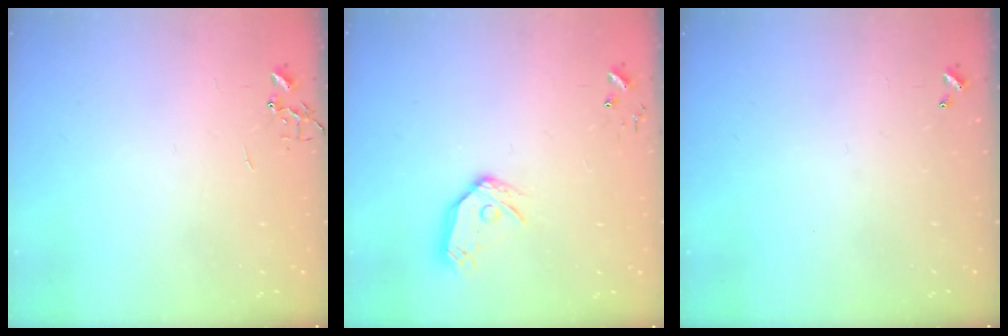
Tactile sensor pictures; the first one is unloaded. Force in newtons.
{"total": 11.3, "press": 11.2, "slide": 1.4}
{"total": 0.0}